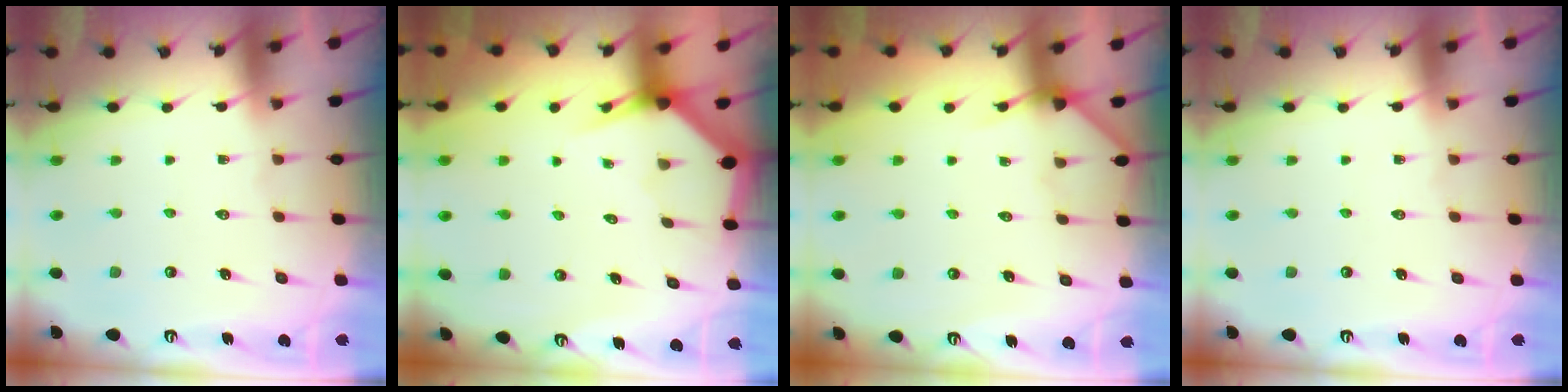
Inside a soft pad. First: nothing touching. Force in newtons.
{"total": 2.8, "press": 2.8, "slide": 0.2}
{"total": 4.7, "press": 4.6, "slide": 0.6}
{"total": 0.0}